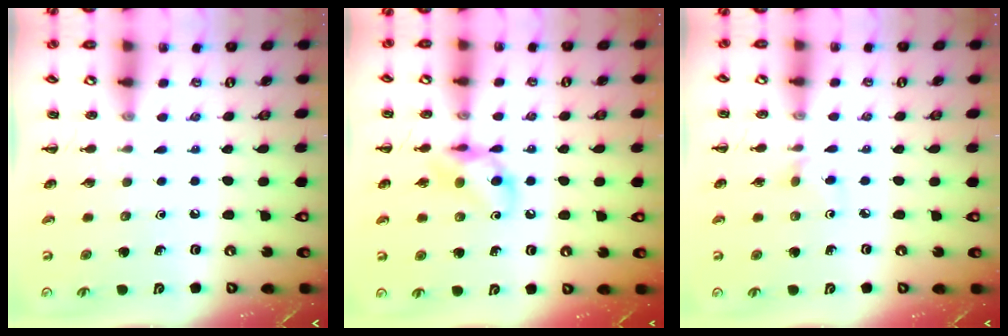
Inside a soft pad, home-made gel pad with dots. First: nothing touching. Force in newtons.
{"total": 10.1, "press": 10.1, "slide": 1.0}
{"total": 2.3, "press": 2.1, "slide": 0.9}